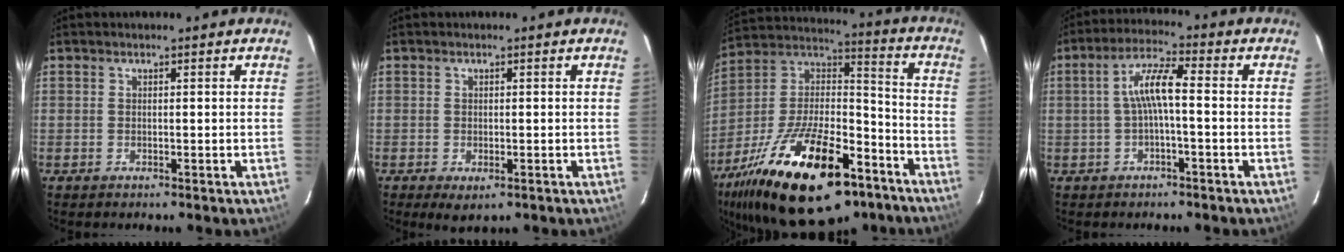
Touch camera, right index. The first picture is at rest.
{"total": 2.9, "force": [-1.2, 1.7, 2.0], "torque": [-0.038, -0.010, -0.014]}
{"total": 31.9, "force": [-18.9, 13.4, 22.0], "torque": [-0.412, -0.007, -0.291]}
{"total": 6.1, "force": [-0.8, 1.0, 6.0], "torque": [-0.125, 0.016, -0.013]}